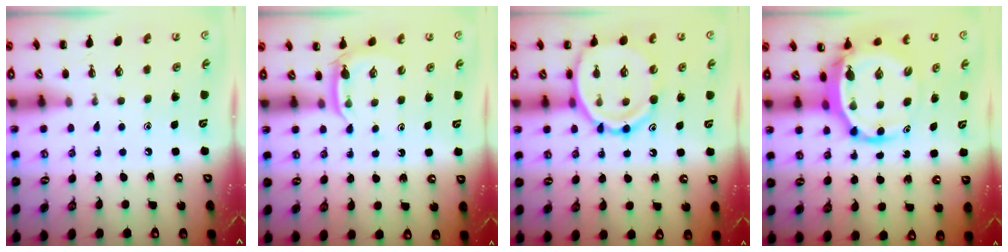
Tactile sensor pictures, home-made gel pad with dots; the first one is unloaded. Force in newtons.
{"total": 3.2, "press": 3.0, "slide": 1.1}
{"total": 14.9, "press": 14.4, "slide": 3.5}
{"total": 7.0, "press": 6.7, "slide": 2.1}